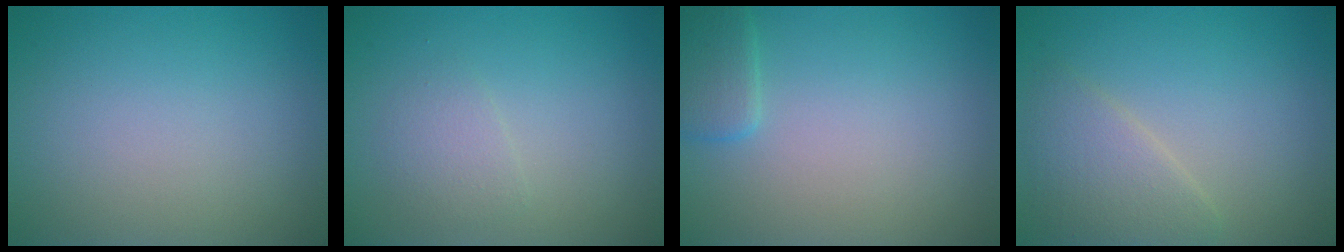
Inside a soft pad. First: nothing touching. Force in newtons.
{"total": 1.6, "press": 1.6, "slide": 0.1}
{"total": 2.0, "press": 2.0, "slide": 0.1}
{"total": 3.0, "press": 3.0, "slide": 0.1}